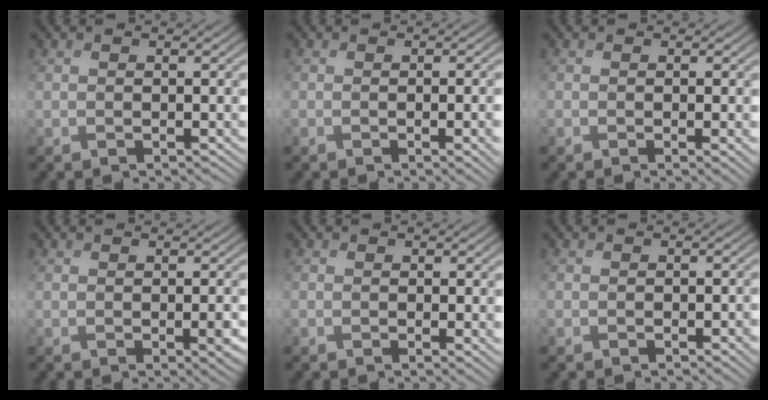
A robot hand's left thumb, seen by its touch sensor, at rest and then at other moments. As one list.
[{"total": 4.1, "force": [-0.6, 1.1, 3.9], "torque": [-0.054, -0.004, -0.006]}, {"total": 1.4, "force": [-0.1, 0.1, 1.4], "torque": [-0.025, -0.002, -0.003]}, {"total": 1.5, "force": [0.1, 0.2, 1.5], "torque": [-0.021, -0.005, 0.002]}, {"total": 1.0, "force": [0.2, 0.1, 1.0], "torque": [-0.015, -0.003, 0.001]}, {"total": 1.0, "force": [-0.4, 0.4, 0.8], "torque": [-0.012, -0.003, -0.004]}]